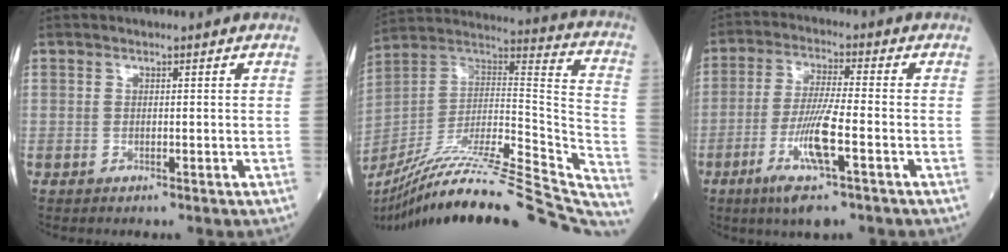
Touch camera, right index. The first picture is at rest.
{"total": 39.5, "force": [-33.9, 3.2, 19.9], "torque": [-0.243, -0.048, -0.493]}
{"total": 9.6, "force": [-4.1, 0.2, 8.7], "torque": [-0.173, -0.016, -0.077]}